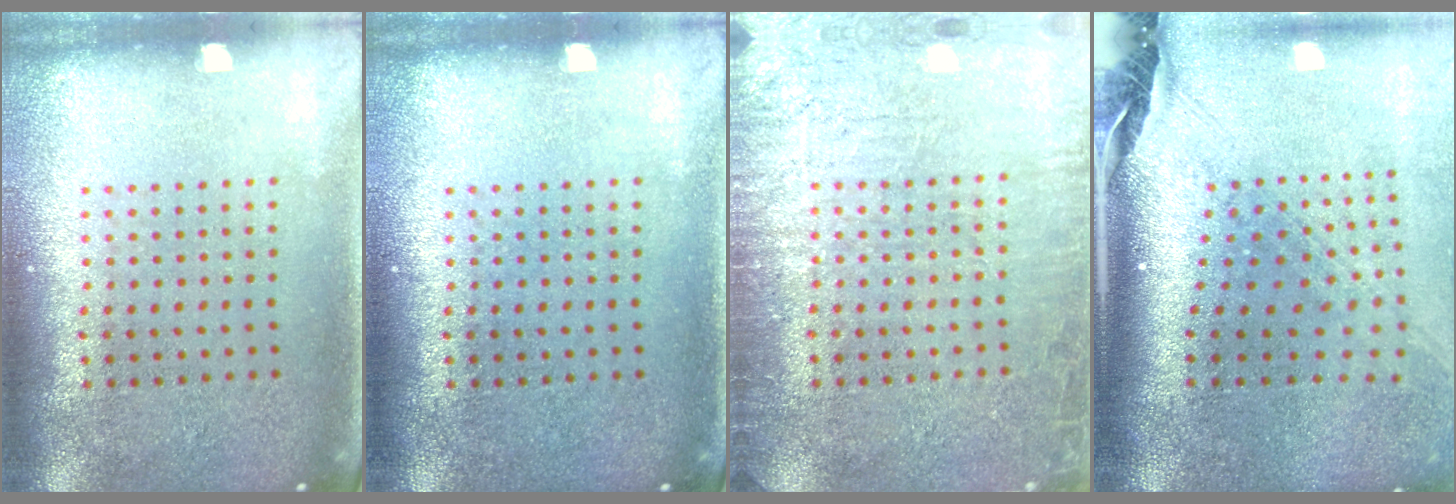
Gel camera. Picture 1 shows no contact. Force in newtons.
{"total": 0.0}
{"total": 4.7, "press": 4.7, "slide": 0.7}
{"total": 2.7, "press": 2.0, "slide": 1.8}